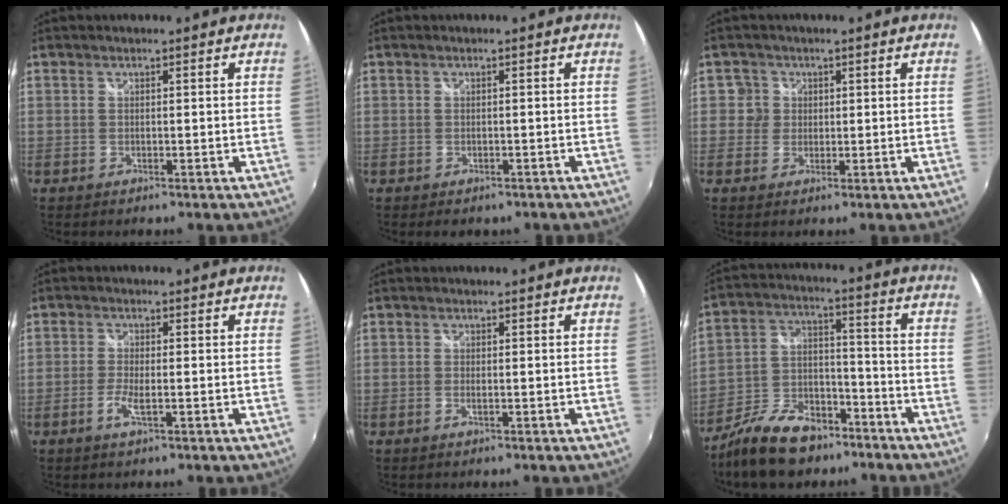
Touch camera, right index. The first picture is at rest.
{"total": 2.2, "force": [-1.4, 1.5, 0.7], "torque": [-0.016, -0.009, -0.015]}
{"total": 2.7, "force": [0.2, 2.7, -0.1], "torque": [0.012, 0.013, 0.000]}
{"total": 3.3, "force": [-1.3, 0.6, 3.0], "torque": [-0.069, -0.003, -0.027]}
{"total": 1.0, "force": [-0.3, 0.1, 1.0], "torque": [-0.021, 0.000, -0.007]}
{"total": 15.1, "force": [-10.9, 7.2, 7.5], "torque": [-0.166, 0.004, -0.186]}